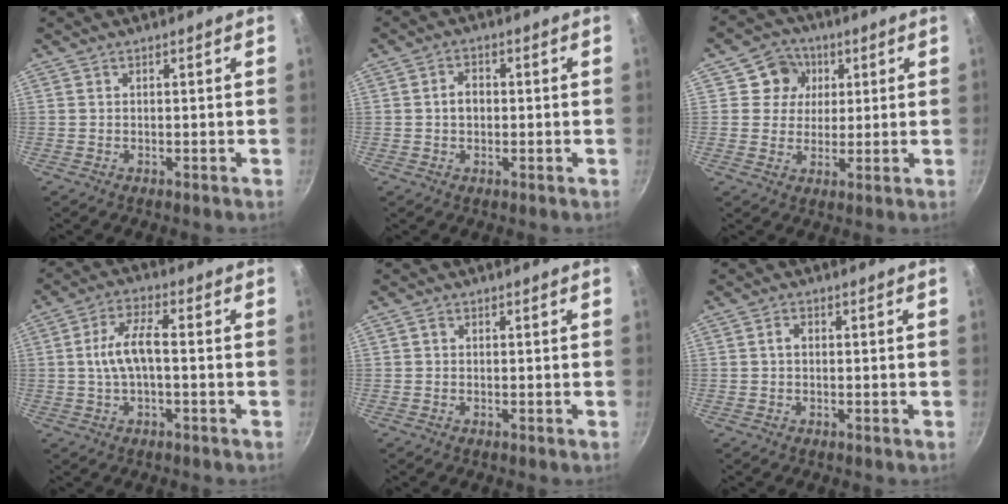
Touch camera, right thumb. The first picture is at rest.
{"total": 3.5, "force": [0.0, 2.6, 2.3], "torque": [-0.025, 0.013, -0.002]}
{"total": 7.5, "force": [2.4, 6.9, 1.8], "torque": [0.016, -0.001, 0.027]}
{"total": 7.7, "force": [-0.3, 3.1, 7.0], "torque": [-0.137, 0.027, -0.011]}
{"total": 0.7, "force": [0.1, 0.6, 0.3], "torque": [-0.005, 0.005, -0.001]}
{"total": 1.7, "force": [0.1, 1.2, 1.2], "torque": [-0.019, 0.007, -0.001]}